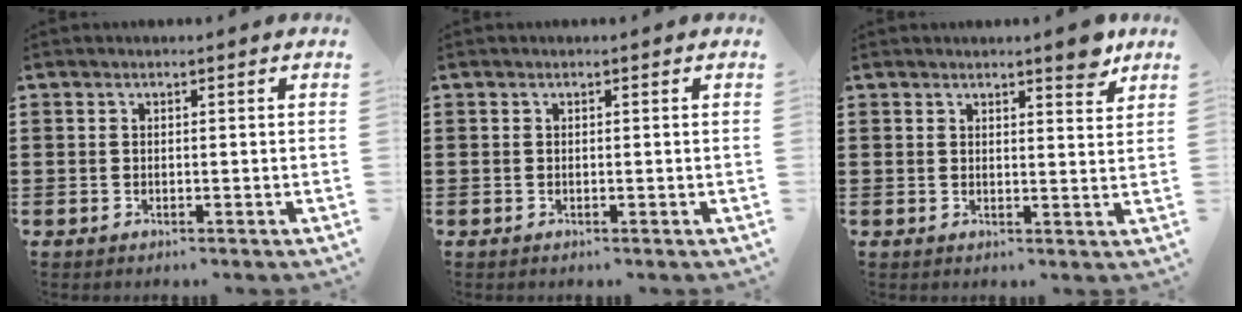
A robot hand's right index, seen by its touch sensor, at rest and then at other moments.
{"total": 0.0}
{"total": 3.6, "force": [3.0, 0.8, 1.8], "torque": [-0.016, -0.009, 0.050]}